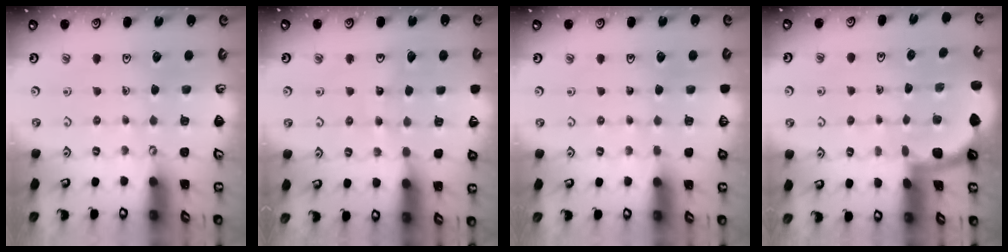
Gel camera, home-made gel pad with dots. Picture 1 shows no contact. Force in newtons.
{"total": 8.0, "press": 7.9, "slide": 0.9}
{"total": 0.0}
{"total": 1.9, "press": 1.9, "slide": 0.0}